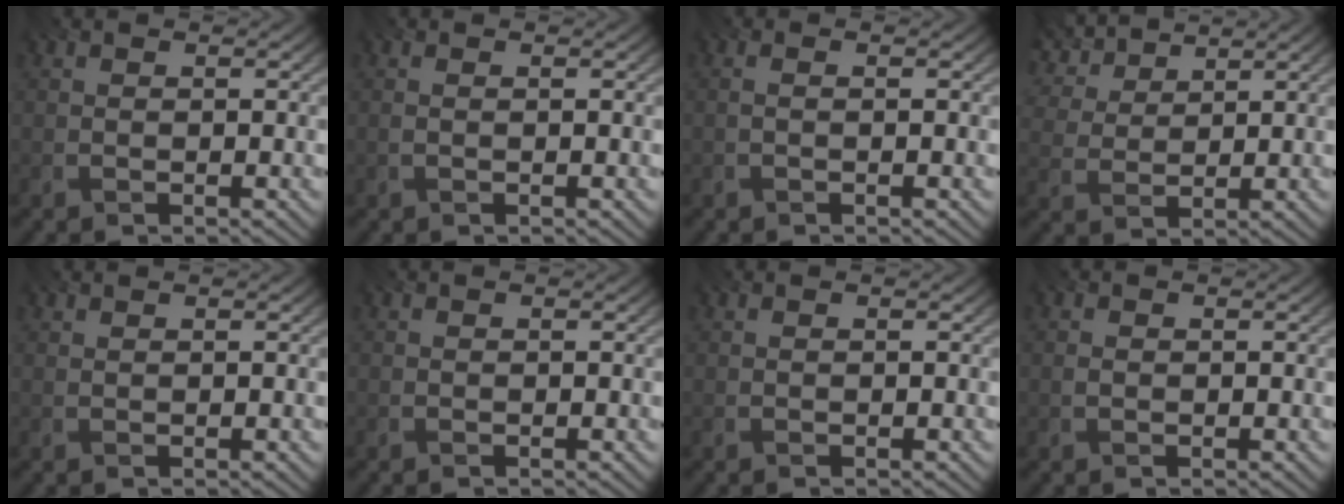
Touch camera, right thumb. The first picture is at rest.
{"total": 0.0}
{"total": 0.7, "force": [-0.6, -0.2, 0.3], "torque": [-0.001, -0.003, -0.019]}
{"total": 4.1, "force": [3.0, 1.9, 2.2], "torque": [-0.053, 0.010, 0.057]}
{"total": 0.7, "force": [0.6, 0.1, 0.3], "torque": [0.001, -0.006, 0.008]}
{"total": 0.0}
{"total": 0.0}
{"total": 0.5, "force": [-0.1, 0.5, 0.2], "torque": [-0.003, -0.001, -0.001]}